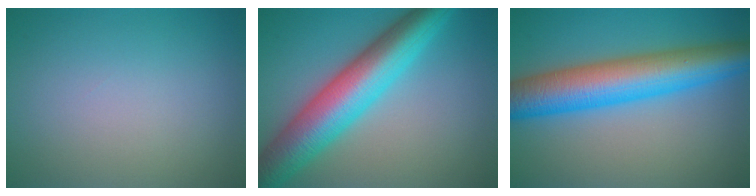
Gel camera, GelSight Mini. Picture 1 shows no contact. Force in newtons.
{"total": 10.0, "press": 10.0, "slide": 0.1}
{"total": 9.6, "press": 9.6, "slide": 0.2}